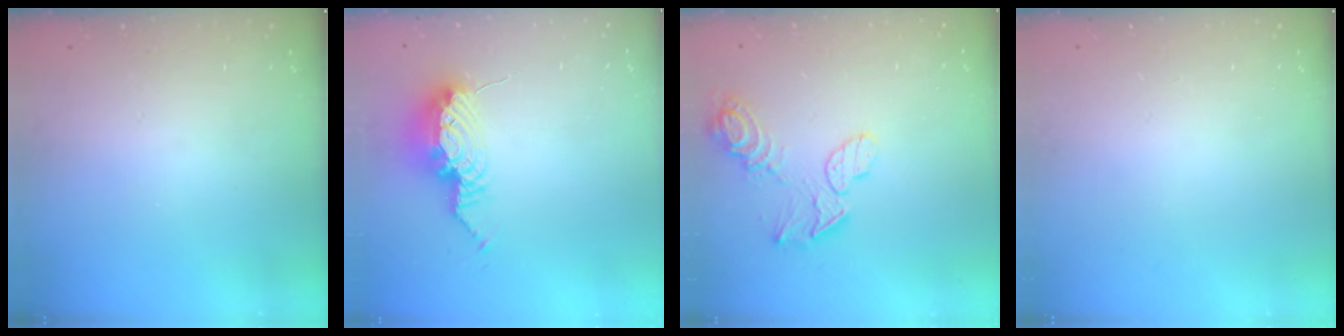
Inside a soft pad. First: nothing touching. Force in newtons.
{"total": 11.2, "press": 10.9, "slide": 2.9}
{"total": 10.6, "press": 10.4, "slide": 2.1}
{"total": 0.0}